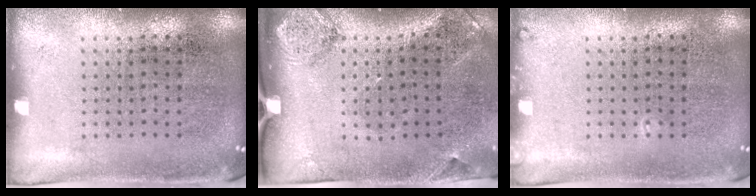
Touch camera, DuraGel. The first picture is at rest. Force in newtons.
{"total": 1.9, "press": 1.1, "slide": 1.5}
{"total": 0.7, "press": 0.7, "slide": 0.2}